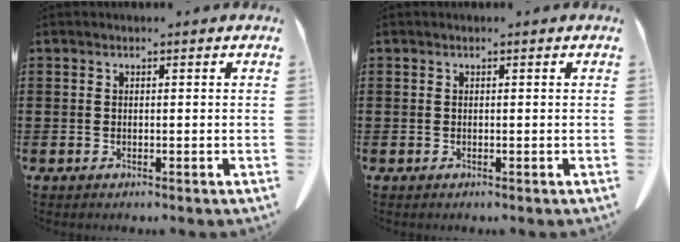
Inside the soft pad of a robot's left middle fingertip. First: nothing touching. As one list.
[{"total": 0.0}]